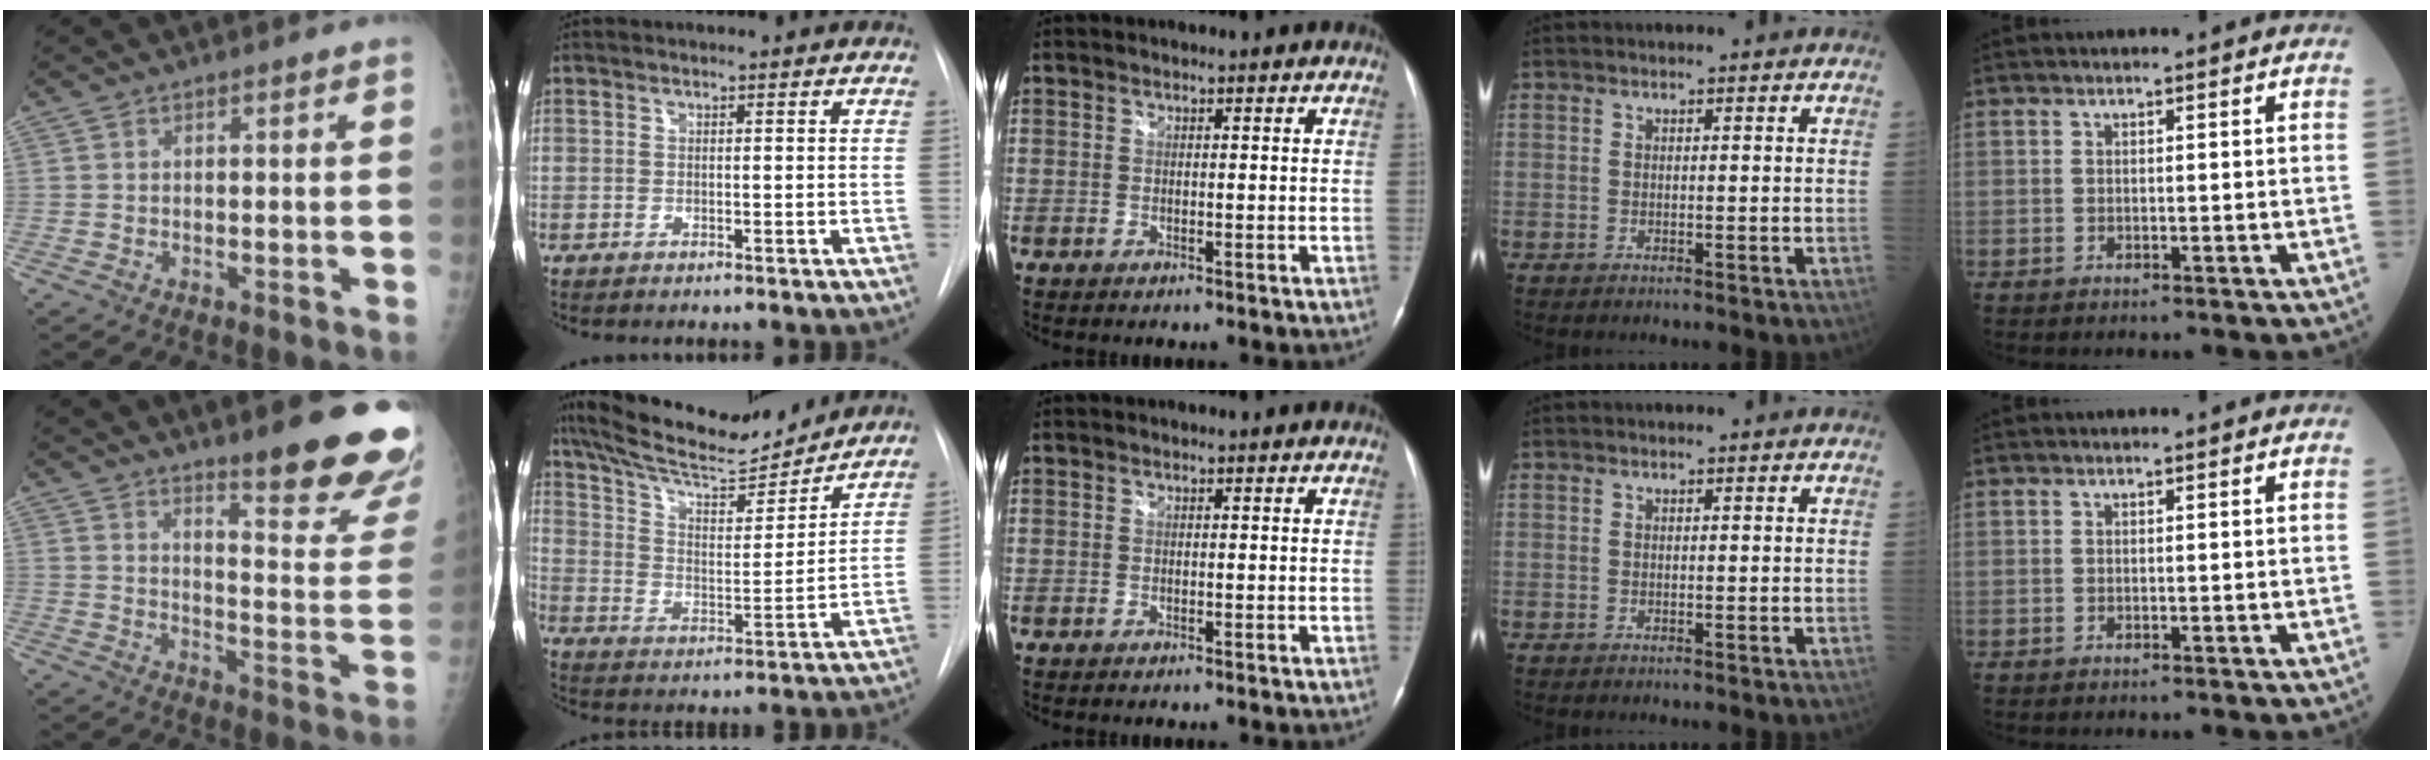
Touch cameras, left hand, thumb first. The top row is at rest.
{"thumb": {"total": 19.3, "force": [13.5, 3.0, 13.4], "torque": [-0.146, -0.104, 0.183]}, "index": {"total": 17.0, "force": [15.5, 2.5, 6.4], "torque": [-0.112, -0.005, 0.252]}}